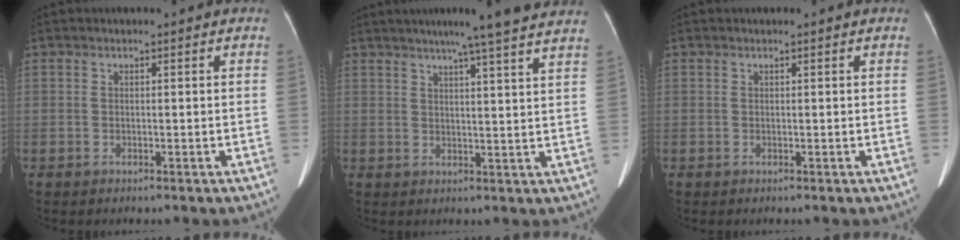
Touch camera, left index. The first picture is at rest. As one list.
[{"total": 14.4, "force": [12.0, -0.9, 8.0], "torque": [-0.121, 0.008, 0.137]}, {"total": 0.0}]